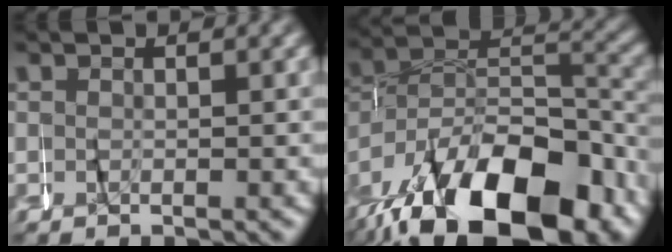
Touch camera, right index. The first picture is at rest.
{"total": 16.8, "force": [-8.8, 9.3, 10.9], "torque": [-0.195, -0.043, -0.114]}